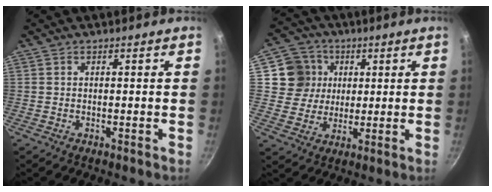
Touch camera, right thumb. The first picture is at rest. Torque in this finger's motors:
{"motor_torque": [-0.10, 1.86, 0.39, -0.23, -0.01]}